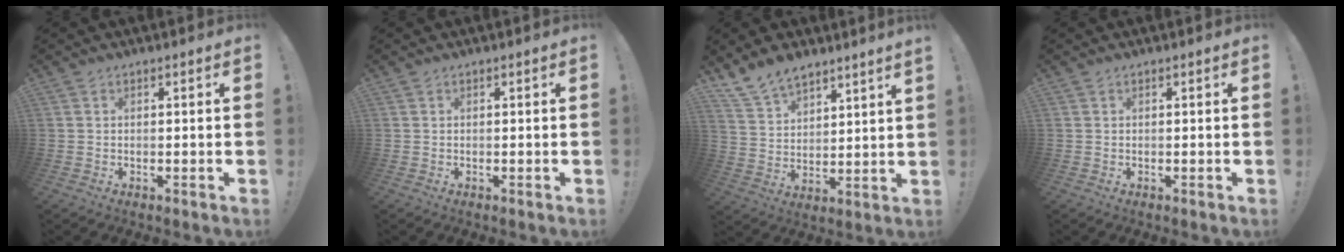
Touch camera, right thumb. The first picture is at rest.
{"total": 0.0}
{"total": 9.0, "force": [8.1, 2.8, 2.5], "torque": [-0.060, -0.055, 0.159]}
{"total": 0.0}